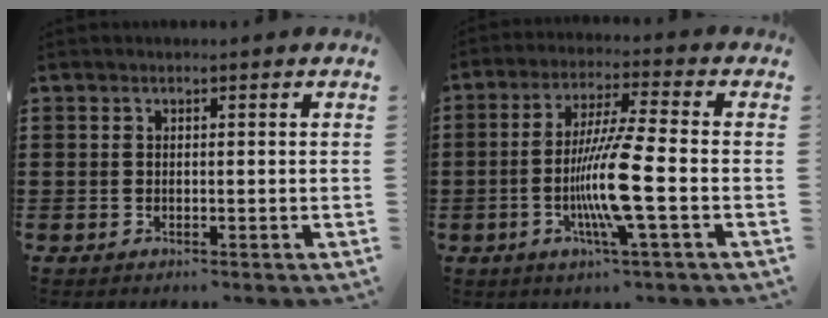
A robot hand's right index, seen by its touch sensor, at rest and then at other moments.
{"total": 10.1, "force": [-2.7, 0.2, 9.8], "torque": [-0.199, -0.019, -0.059]}